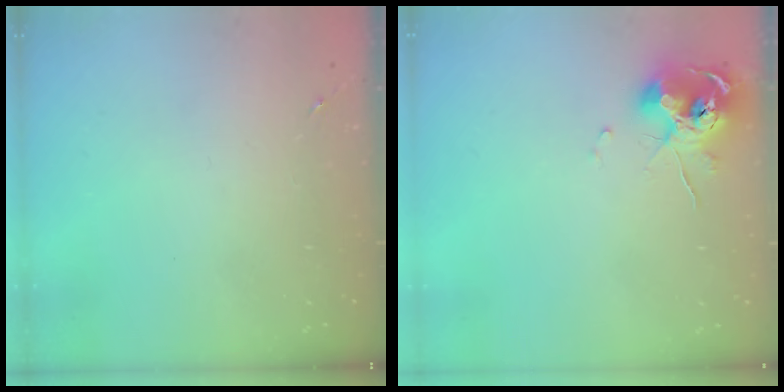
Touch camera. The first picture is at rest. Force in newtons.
{"total": 10.3, "press": 10.2, "slide": 1.5}